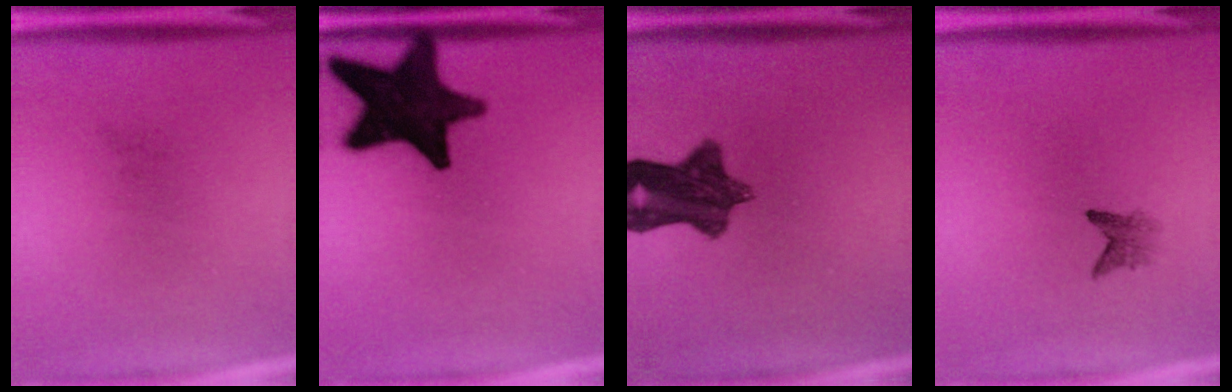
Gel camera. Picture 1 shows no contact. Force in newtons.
{"total": 17.9}
{"total": 9.8}
{"total": 1.8}